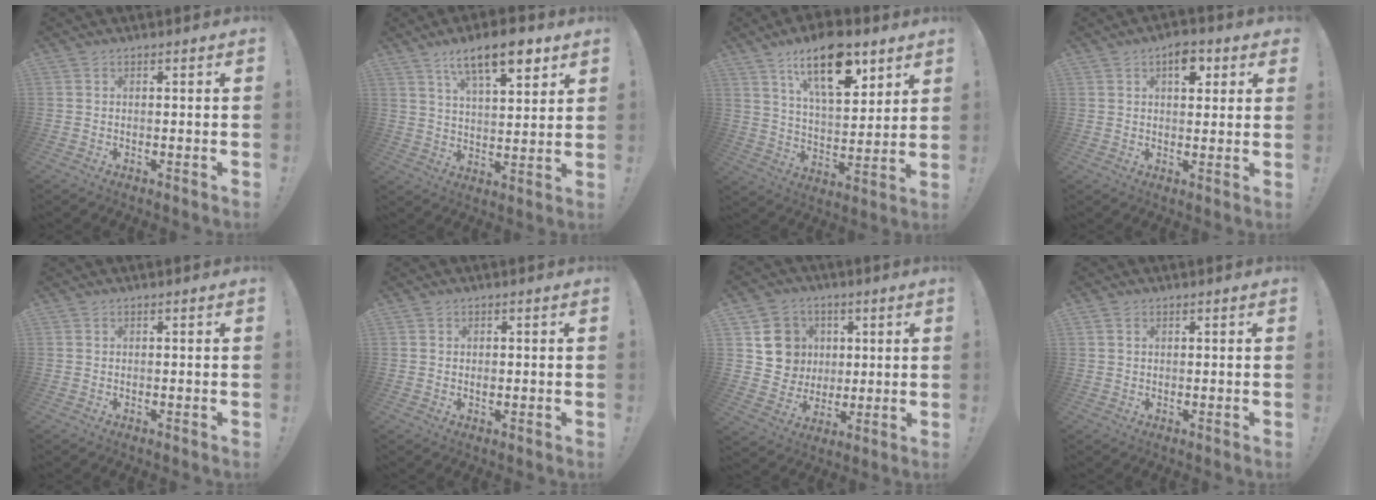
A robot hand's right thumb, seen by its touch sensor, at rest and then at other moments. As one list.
[{"total": 13.2, "force": [8.1, 4.4, 9.5], "torque": [-0.145, -0.034, 0.135]}, {"total": 18.2, "force": [10.3, 8.2, 12.5], "torque": [-0.191, -0.048, 0.174]}, {"total": 6.9, "force": [3.0, 4.2, 4.6], "torque": [-0.039, -0.009, 0.046]}, {"total": 0.0}, {"total": 1.1, "force": [0.0, 1.1, 0.3], "torque": [0.003, 0.000, -0.003]}, {"total": 11.8, "force": [3.4, 10.9, 3.0], "torque": [-0.031, -0.009, 0.074]}, {"total": 1.5, "force": [0.7, 1.1, 0.7], "torque": [-0.010, 0.002, 0.013]}]